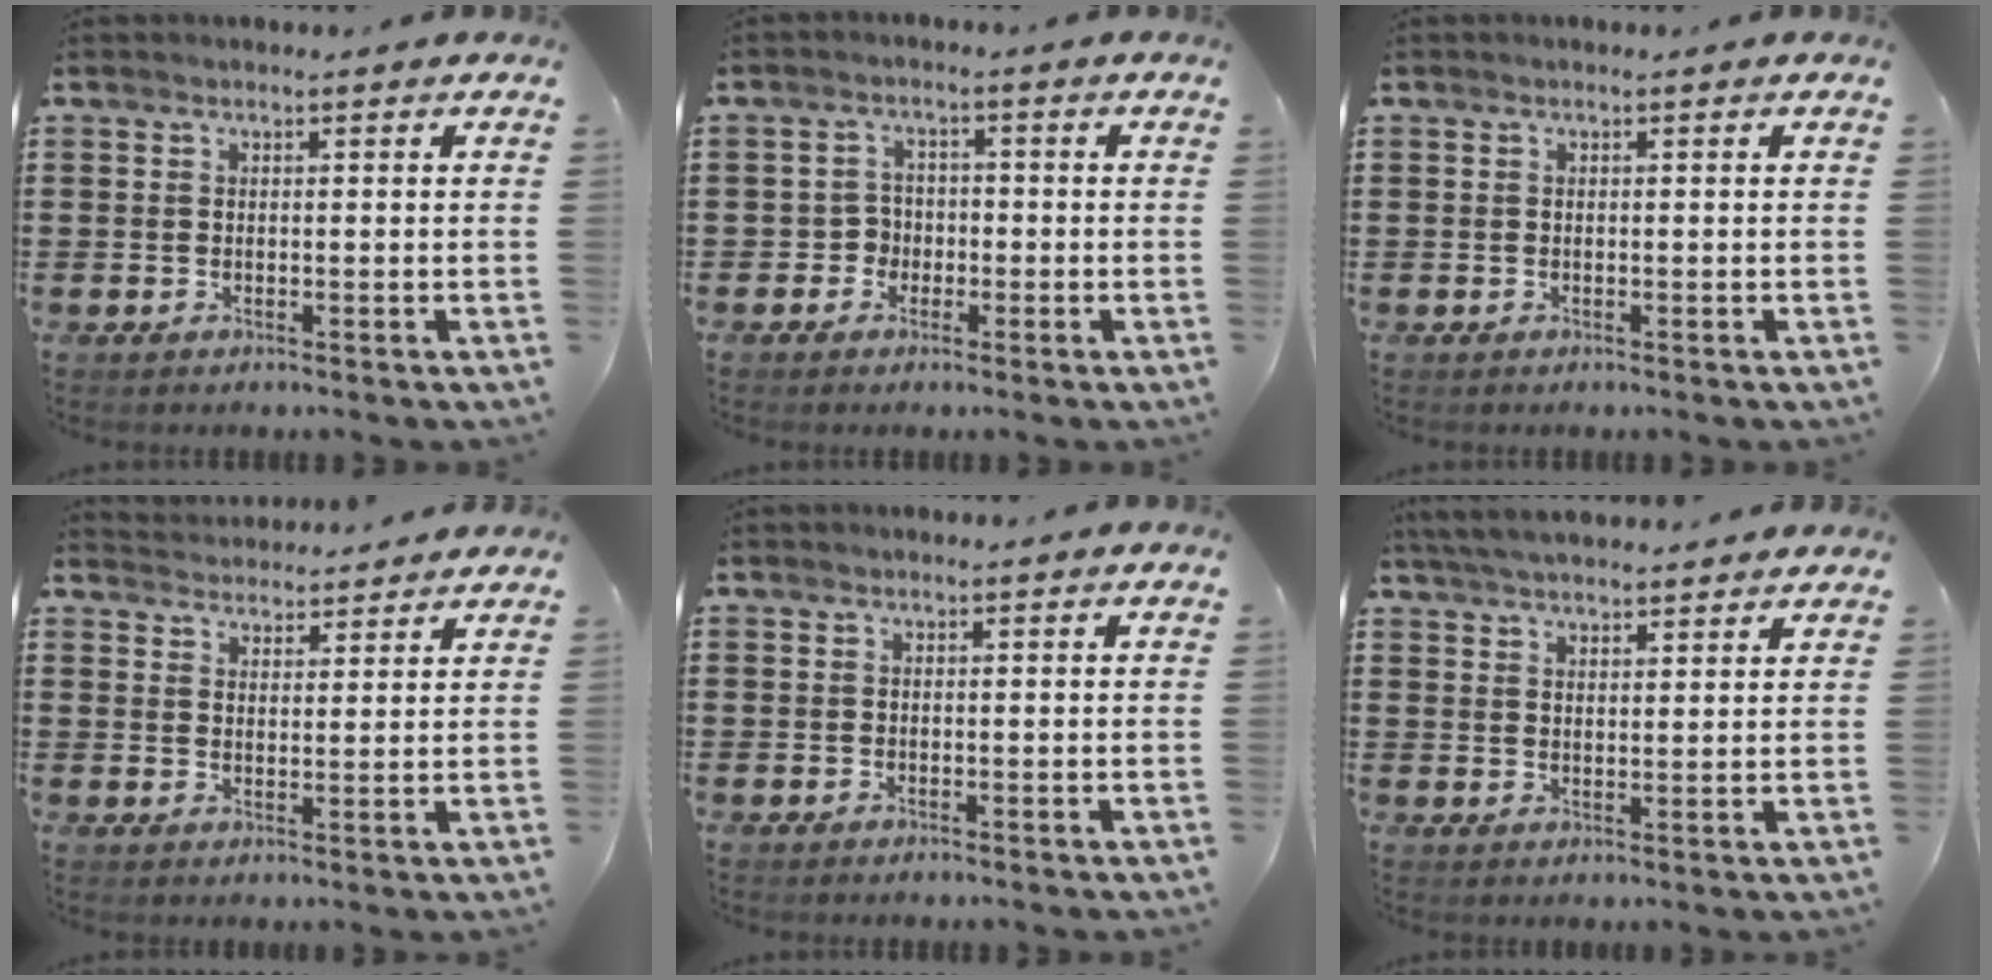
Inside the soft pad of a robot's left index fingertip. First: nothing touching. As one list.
[{"total": 2.8, "force": [-1.2, 2.4, 0.8], "torque": [-0.025, 0.004, -0.027]}, {"total": 0.0}, {"total": 3.3, "force": [3.2, 0.1, -0.4], "torque": [-0.001, -0.015, 0.061]}, {"total": 0.0}, {"total": 4.4, "force": [4.3, 0.2, 1.0], "torque": [-0.033, -0.010, 0.080]}]